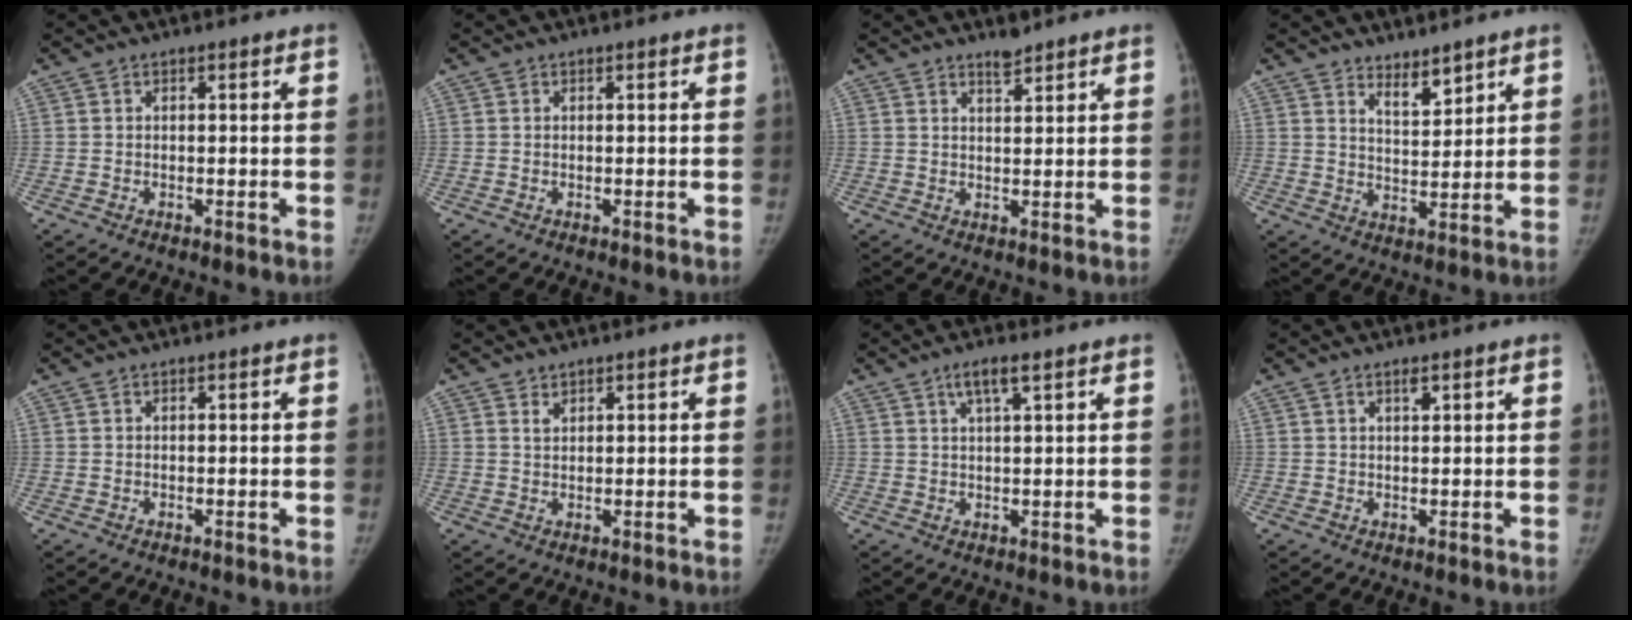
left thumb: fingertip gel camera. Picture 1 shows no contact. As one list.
[{"total": 0.0}, {"total": 2.4, "force": [2.2, 0.6, 0.9], "torque": [-0.006, -0.019, 0.037]}, {"total": 4.8, "force": [4.0, 1.5, 2.1], "torque": [-0.021, -0.038, 0.073]}, {"total": 0.0}, {"total": 1.4, "force": [1.1, 0.8, 0.5], "torque": [0.002, -0.008, 0.020]}, {"total": 3.7, "force": [2.1, 0.5, 3.0], "torque": [-0.059, -0.004, 0.040]}, {"total": 1.4, "force": [0.9, 0.3, 1.0], "torque": [-0.012, -0.001, 0.015]}]